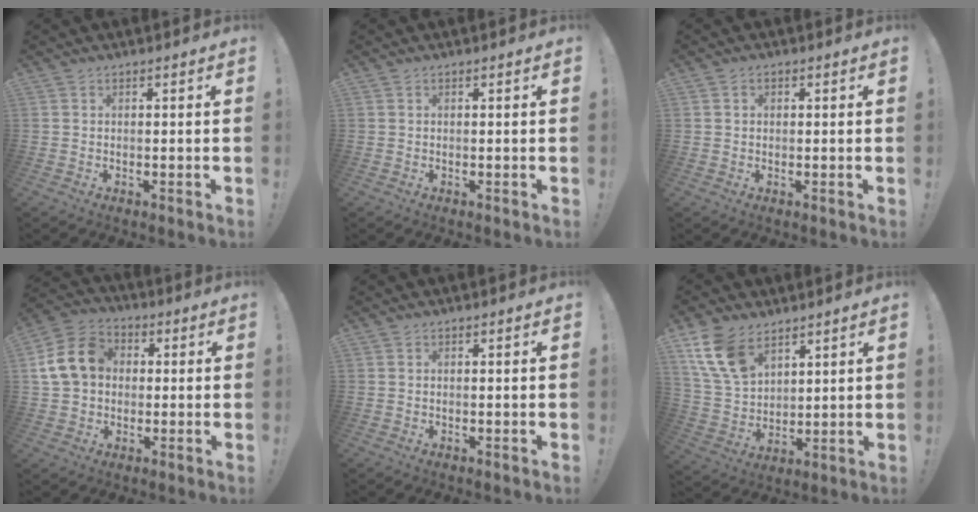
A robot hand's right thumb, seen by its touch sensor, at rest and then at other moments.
{"total": 0.0}
{"total": 1.0, "force": [0.0, 0.9, 0.3], "torque": [-0.005, 0.003, -0.001]}
{"total": 14.3, "force": [2.2, 11.8, 7.8], "torque": [-0.136, 0.012, 0.047]}
{"total": 0.0}
{"total": 13.4, "force": [8.0, 8.1, 7.0], "torque": [-0.145, -0.033, 0.159]}